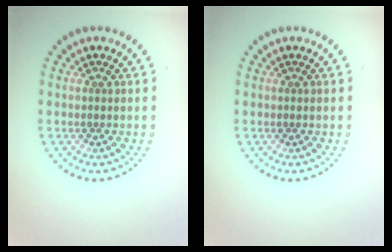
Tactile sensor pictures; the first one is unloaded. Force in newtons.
{"total": 0.0}